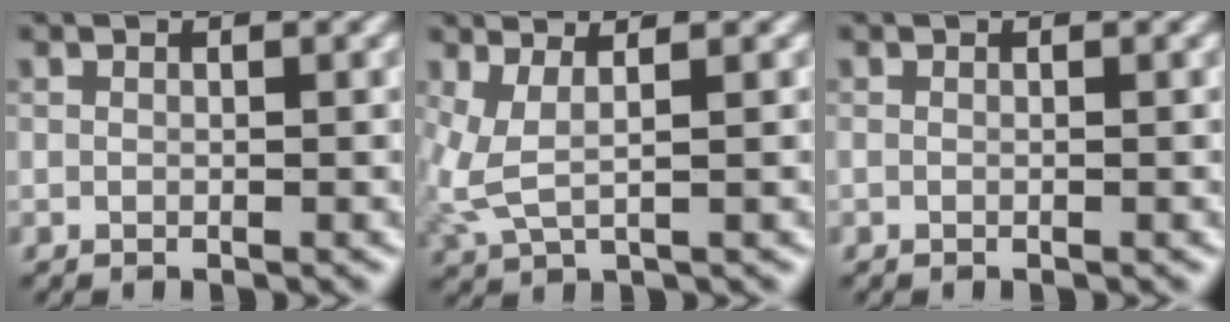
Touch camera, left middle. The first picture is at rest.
{"total": 2.8, "force": [0.7, 0.8, 2.6], "torque": [-0.070, -0.004, 0.015]}
{"total": 0.0}